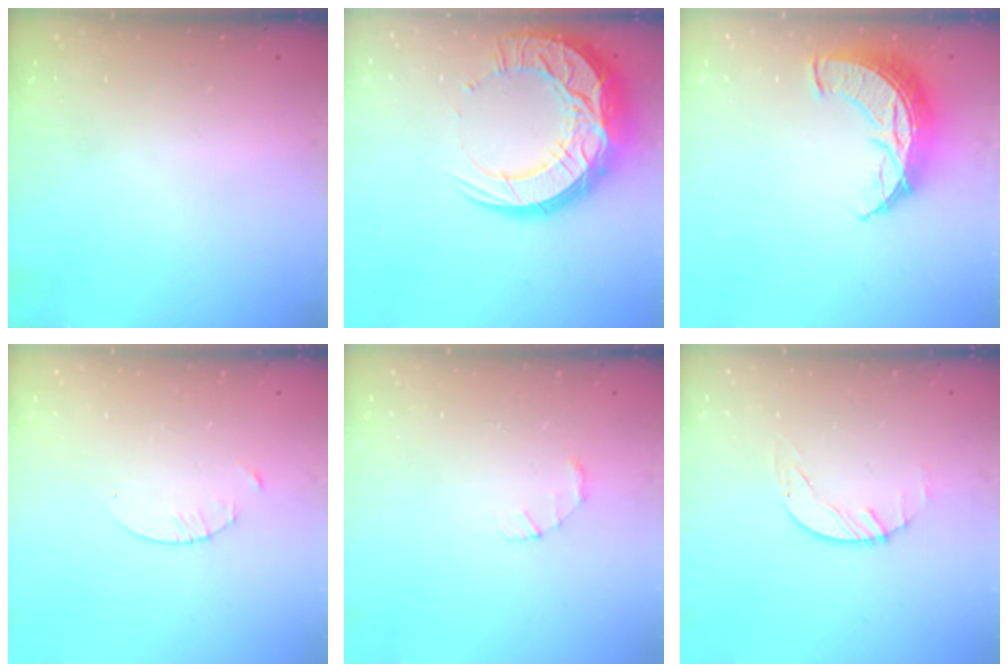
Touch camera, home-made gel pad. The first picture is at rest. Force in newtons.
{"total": 22.3, "press": 22.2, "slide": 1.9}
{"total": 11.2, "press": 11.1, "slide": 0.9}
{"total": 1.7, "press": 1.6, "slide": 0.2}
{"total": 1.4, "press": 1.3, "slide": 0.3}
{"total": 1.7, "press": 1.7, "slide": 0.1}